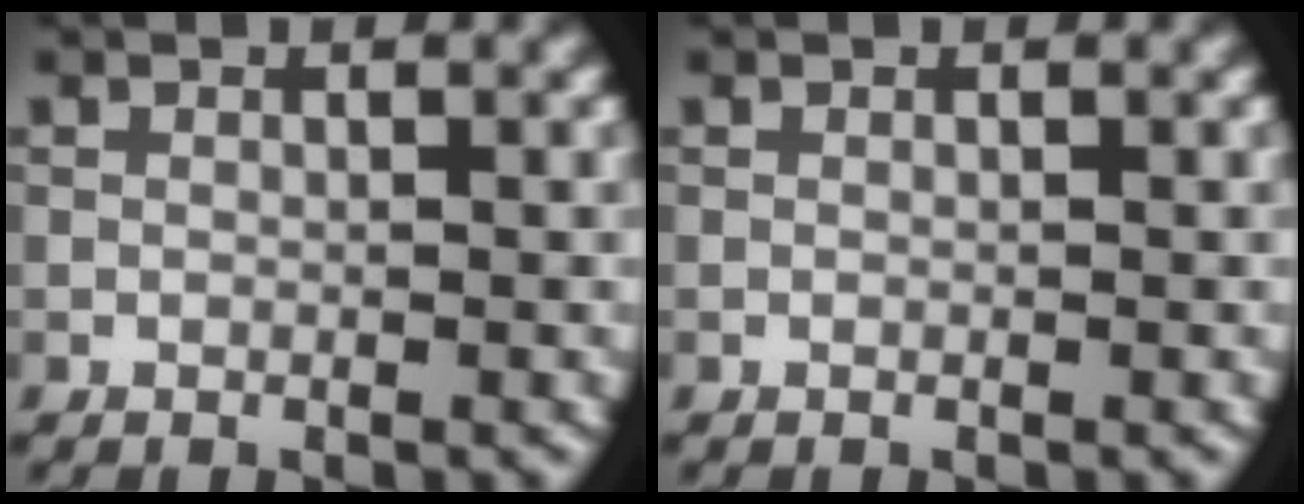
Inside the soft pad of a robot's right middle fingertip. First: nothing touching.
{"total": 0.0}